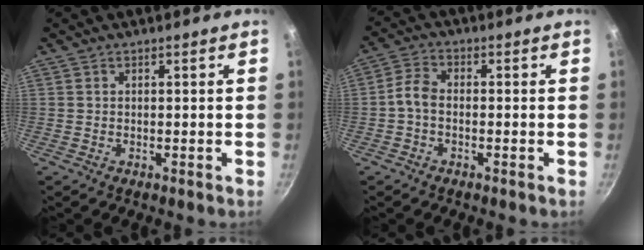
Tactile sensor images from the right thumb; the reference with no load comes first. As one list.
[{"total": 4.3, "force": [-1.3, 2.7, 3.1], "torque": [-0.068, 0.024, -0.035]}]